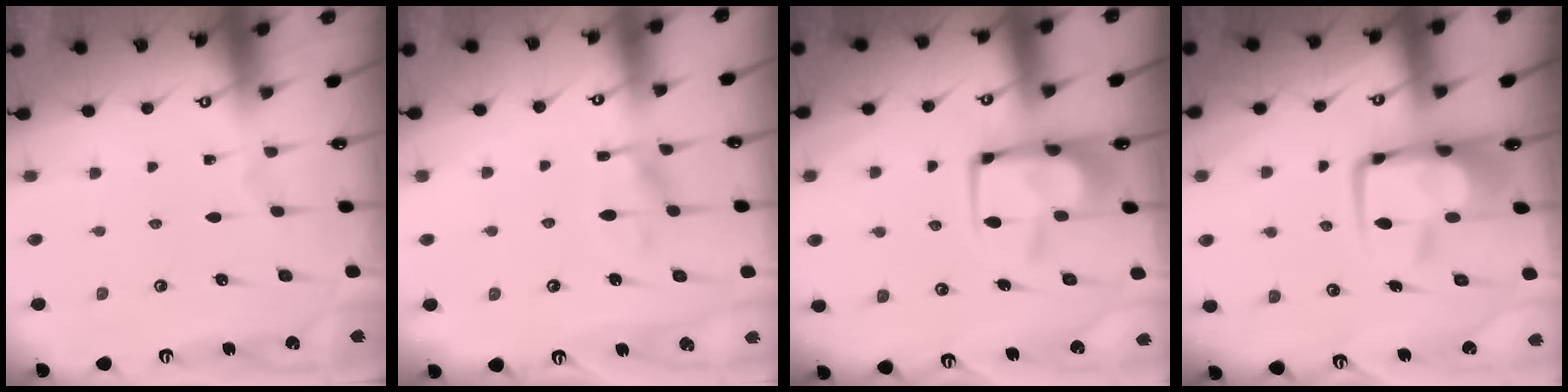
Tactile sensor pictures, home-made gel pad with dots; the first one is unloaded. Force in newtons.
{"total": 7.6, "press": 7.5, "slide": 0.7}
{"total": 9.7, "press": 9.6, "slide": 1.1}
{"total": 10.0, "press": 9.8, "slide": 1.9}